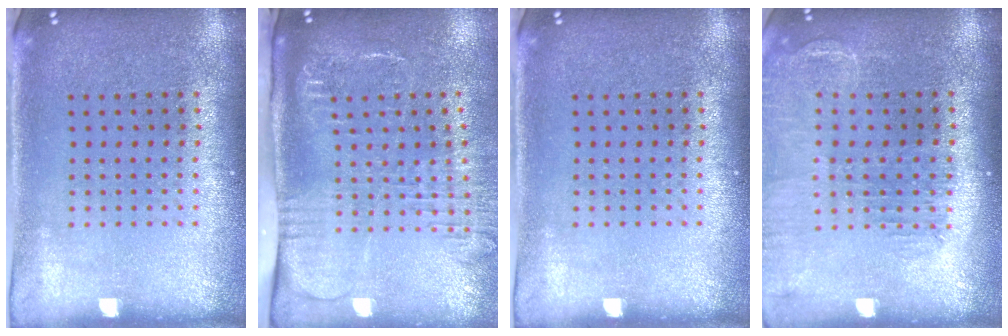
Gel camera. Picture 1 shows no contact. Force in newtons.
{"total": 2.7, "press": 2.1, "slide": 1.7}
{"total": 0.0}
{"total": 1.5, "press": 1.4, "slide": 0.3}